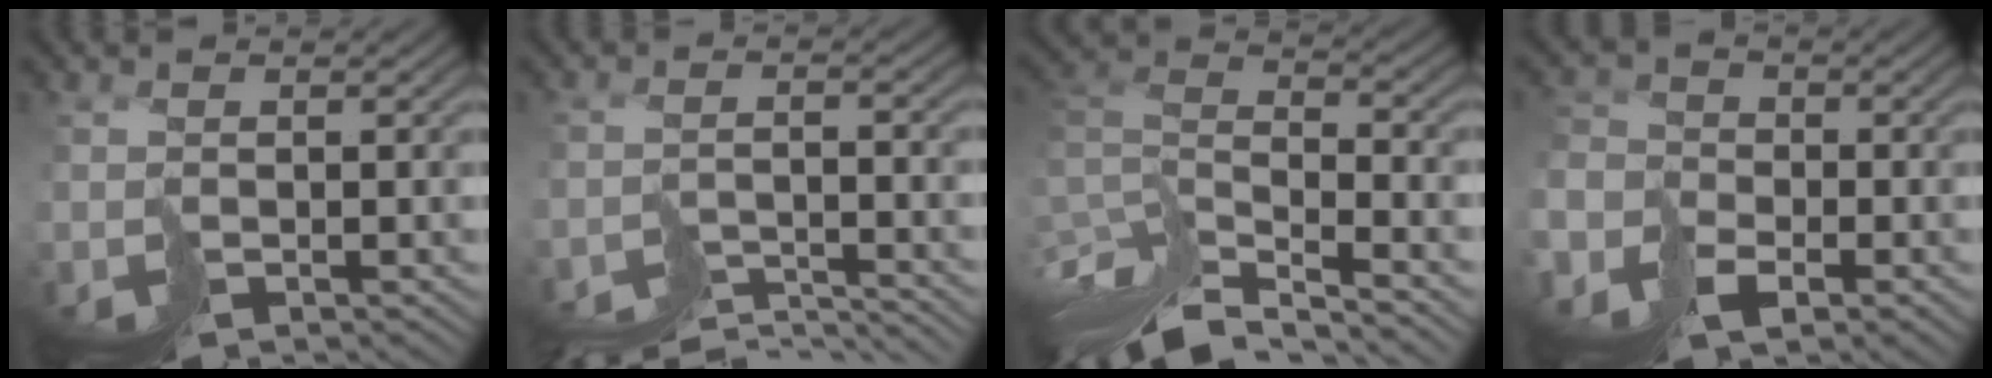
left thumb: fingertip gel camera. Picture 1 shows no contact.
{"total": 7.9, "force": [-7.6, 0.8, 1.8], "torque": [-0.023, -0.009, -0.109]}
{"total": 10.2, "force": [-7.8, 2.5, 6.0], "torque": [-0.144, 0.009, -0.144]}
{"total": 7.5, "force": [-4.4, 4.8, 3.5], "torque": [-0.075, -0.030, -0.084]}